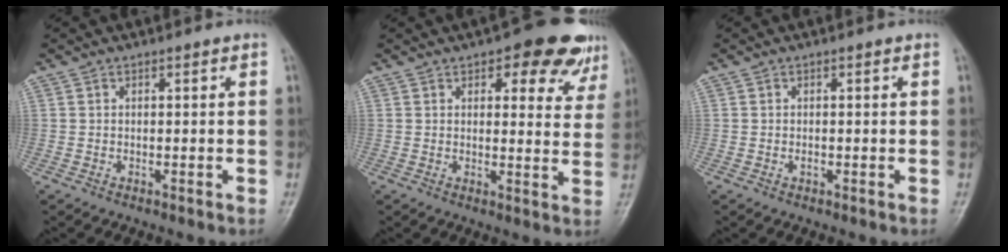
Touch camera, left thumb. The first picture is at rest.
{"total": 11.7, "force": [7.2, 5.1, 7.6], "torque": [-0.043, -0.030, 0.078]}
{"total": 0.6, "force": [0.0, 0.3, 0.5], "torque": [-0.007, 0.000, 0.000]}